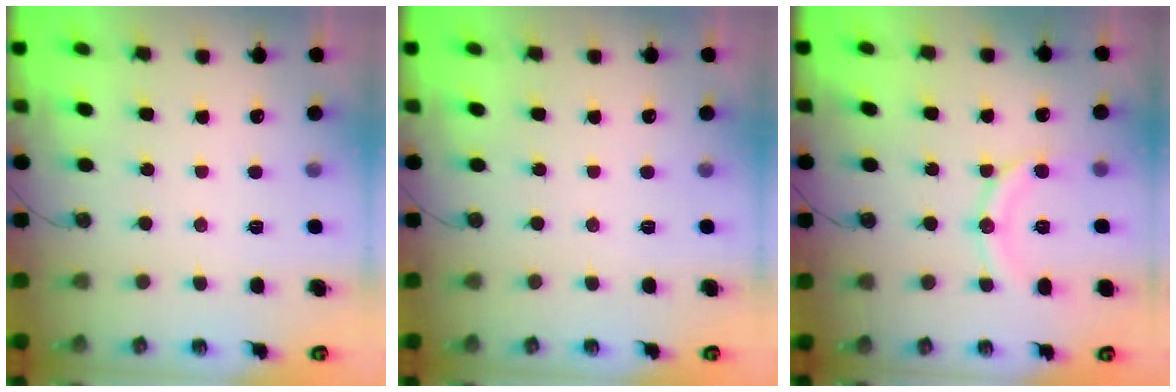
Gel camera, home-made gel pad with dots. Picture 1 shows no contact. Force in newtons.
{"total": 0.0}
{"total": 11.9, "press": 11.8, "slide": 0.9}